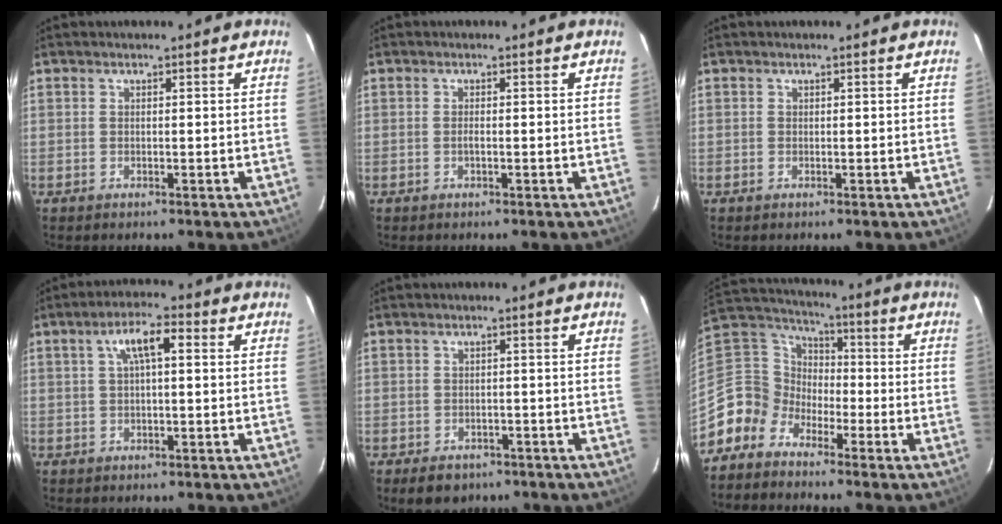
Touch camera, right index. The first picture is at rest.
{"total": 0.9, "force": [-0.3, 0.1, 0.9], "torque": [-0.018, 0.001, -0.006]}
{"total": 0.0}
{"total": 5.8, "force": [1.5, 1.7, 5.4], "torque": [-0.101, 0.017, 0.029]}
{"total": 5.1, "force": [-3.3, 3.4, 1.8], "torque": [-0.030, 0.002, -0.038]}
{"total": 8.9, "force": [-6.0, 6.5, 1.0], "torque": [-0.042, 0.043, -0.148]}